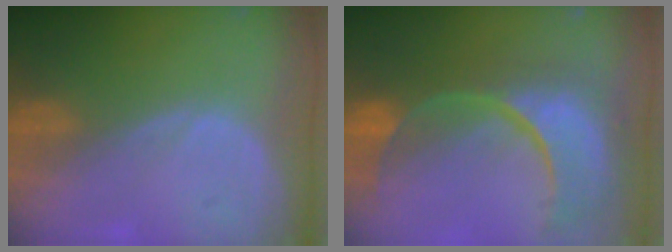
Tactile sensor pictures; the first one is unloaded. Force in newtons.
{"total": 13.7, "press": 10.8, "slide": 8.3}